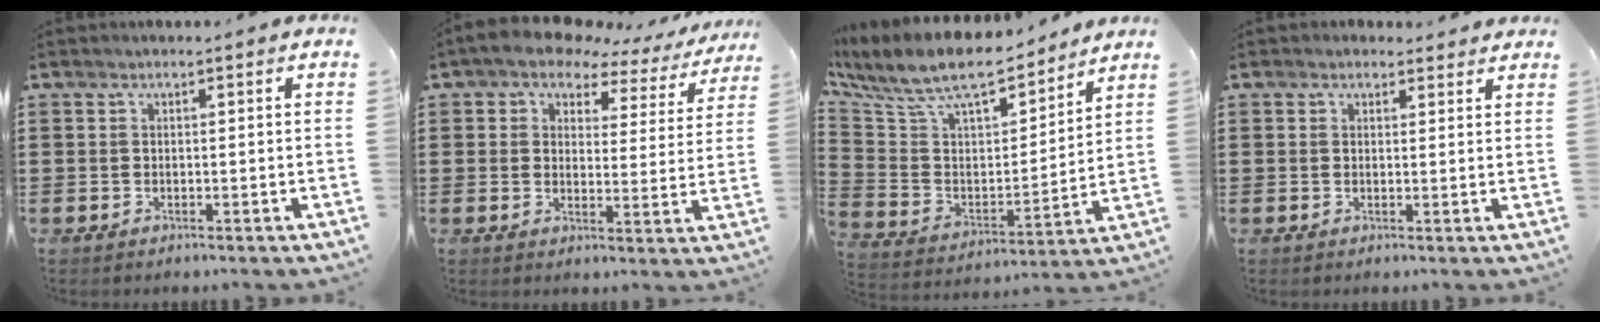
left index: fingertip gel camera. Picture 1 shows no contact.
{"total": 4.8, "force": [4.0, 2.1, 1.5], "torque": [-0.048, -0.021, 0.064]}
{"total": 10.0, "force": [8.3, 2.8, 4.8], "torque": [-0.133, -0.058, 0.142]}
{"total": 1.6, "force": [1.4, 0.7, 0.2], "torque": [-0.008, 0.006, 0.027]}